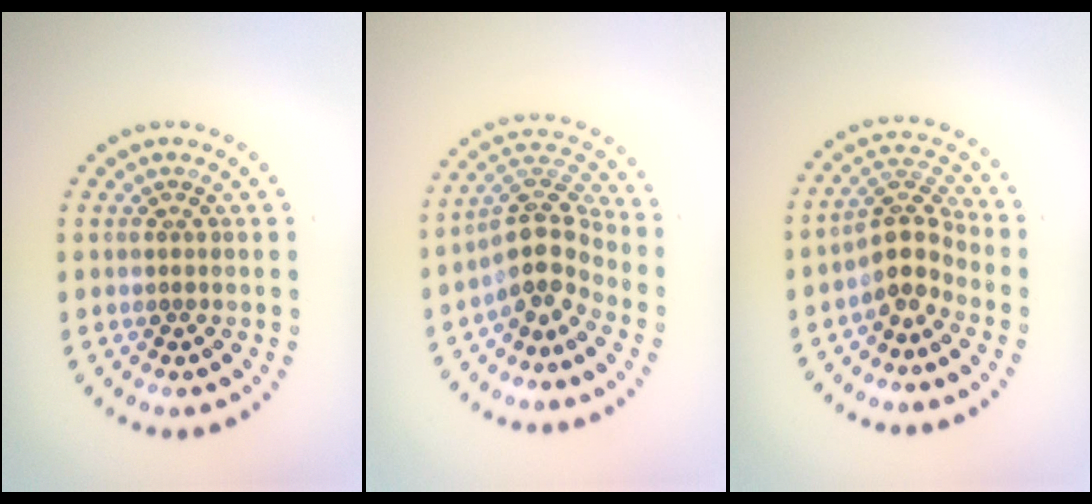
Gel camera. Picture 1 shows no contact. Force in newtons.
{"total": 4.2, "press": 3.2, "slide": 2.8}
{"total": 3.5, "press": 2.7, "slide": 2.3}